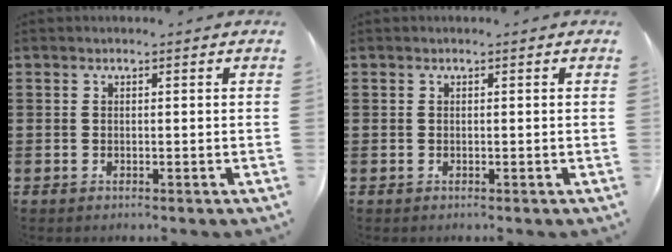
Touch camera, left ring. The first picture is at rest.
{"total": 0.0}